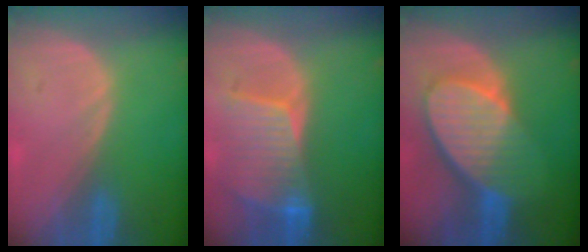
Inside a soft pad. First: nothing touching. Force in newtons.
{"total": 8.4, "press": 7.6, "slide": 3.5}
{"total": 10.0, "press": 8.8, "slide": 4.7}